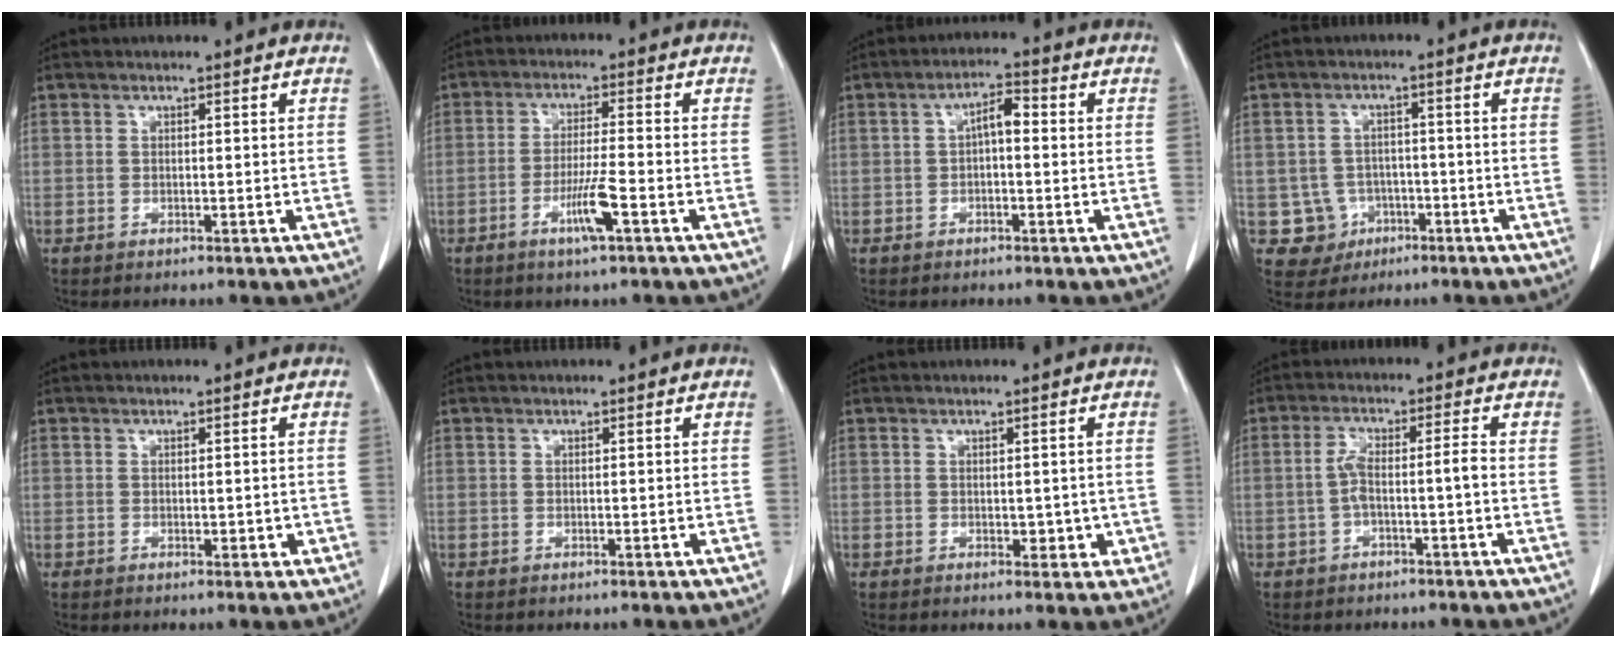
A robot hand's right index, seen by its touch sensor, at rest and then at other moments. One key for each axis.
{"total": 5.7, "fx": -2.7, "fy": -0.2, "fz": 5.0, "tx": -0.095, "ty": -0.009, "tz": -0.051}
{"total": 3.6, "fx": 0.1, "fy": 1.3, "fz": 3.4, "tx": -0.059, "ty": 0.016, "tz": 0.001}
{"total": 5.3, "fx": -1.7, "fy": 5.0, "fz": 0.4, "tx": -0.003, "ty": 0.011, "tz": -0.018}
{"total": 1.5, "fx": -0.2, "fy": 1.0, "fz": 1.1, "tx": -0.009, "ty": -0.001, "tz": 0.001}
{"total": 0.0}
{"total": 2.7, "fx": -0.2, "fy": 1.9, "fz": 1.9, "tx": -0.016, "ty": 0.001, "tz": 0.003}
{"total": 4.1, "fx": -1.2, "fy": 0.3, "fz": 3.9, "tx": -0.081, "ty": 0.021, "tz": -0.019}